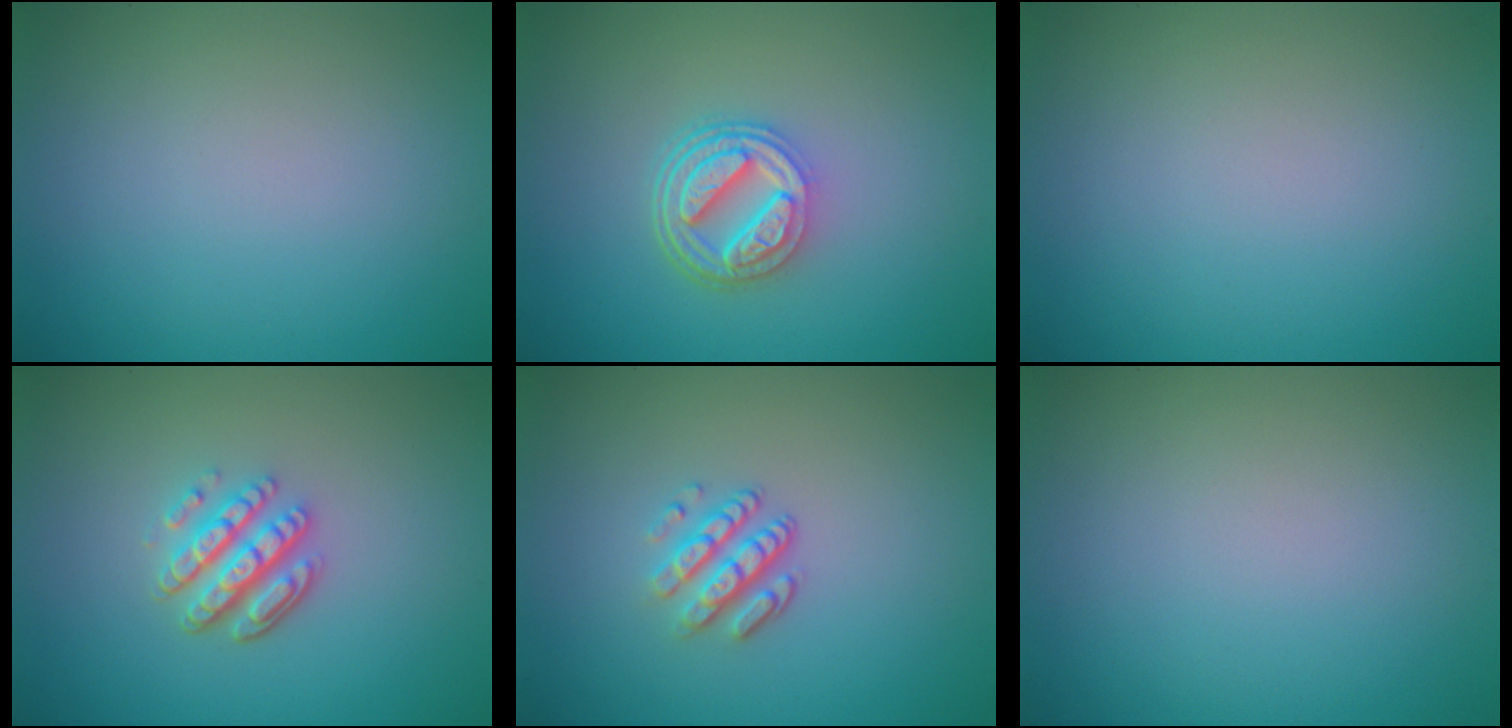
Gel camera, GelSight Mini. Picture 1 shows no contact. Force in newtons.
{"total": 4.8, "press": 3.7, "slide": 3.1}
{"total": 0.0}
{"total": 3.9, "press": 3.1, "slide": 2.3}
{"total": 3.1, "press": 2.3, "slide": 2.0}
{"total": 0.0}